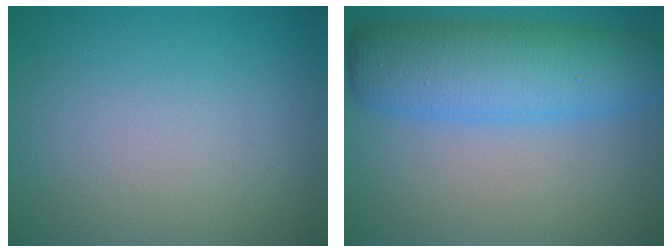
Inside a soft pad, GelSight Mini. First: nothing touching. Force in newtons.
{"total": 8.1, "press": 8.1, "slide": 0.2}